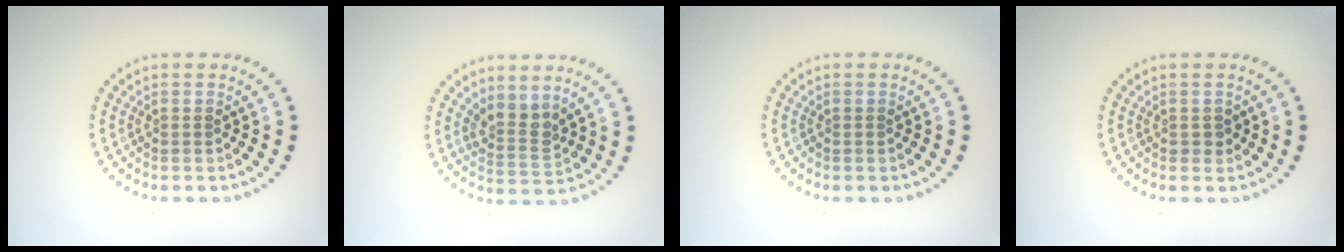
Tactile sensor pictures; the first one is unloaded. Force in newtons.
{"total": 2.6, "press": 1.9, "slide": 1.7}
{"total": 0.0}
{"total": 0.9, "press": 0.8, "slide": 0.3}